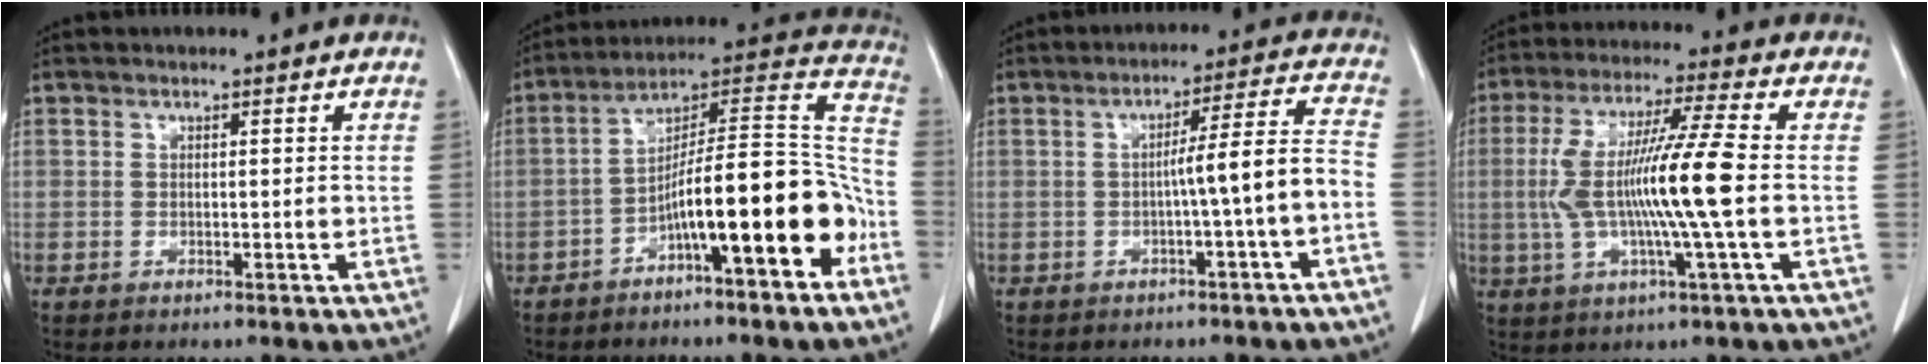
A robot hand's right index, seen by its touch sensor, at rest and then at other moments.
{"total": 16.4, "force": [-7.0, 2.3, 14.6], "torque": [-0.220, 0.038, -0.108]}
{"total": 5.9, "force": [-1.8, -0.4, 5.6], "torque": [-0.080, 0.017, -0.024]}
{"total": 13.3, "force": [-0.9, -0.4, 13.3], "torque": [-0.266, 0.004, -0.021]}